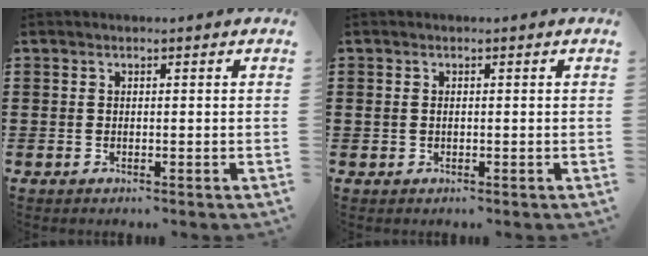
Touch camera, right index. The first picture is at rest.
{"total": 0.6, "force": [0.0, 0.5, 0.4], "torque": [-0.012, 0.001, 0.000]}